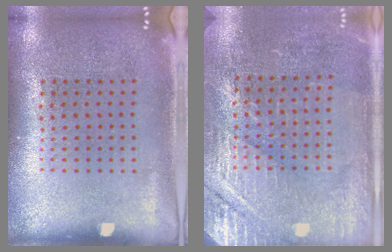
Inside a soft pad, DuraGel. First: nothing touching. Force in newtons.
{"total": 2.9, "press": 2.9, "slide": 0.3}